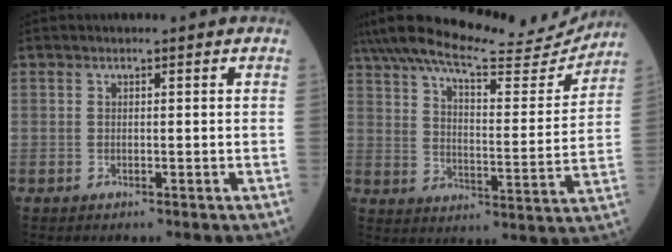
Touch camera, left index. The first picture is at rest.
{"total": 20.9, "force": [19.1, 2.7, 7.8], "torque": [-0.138, -0.018, 0.269]}